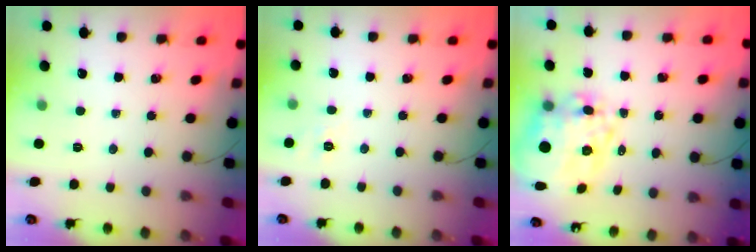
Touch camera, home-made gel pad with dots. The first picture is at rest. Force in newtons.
{"total": 1.9, "press": 1.3, "slide": 1.4}
{"total": 11.8, "press": 11.0, "slide": 4.4}